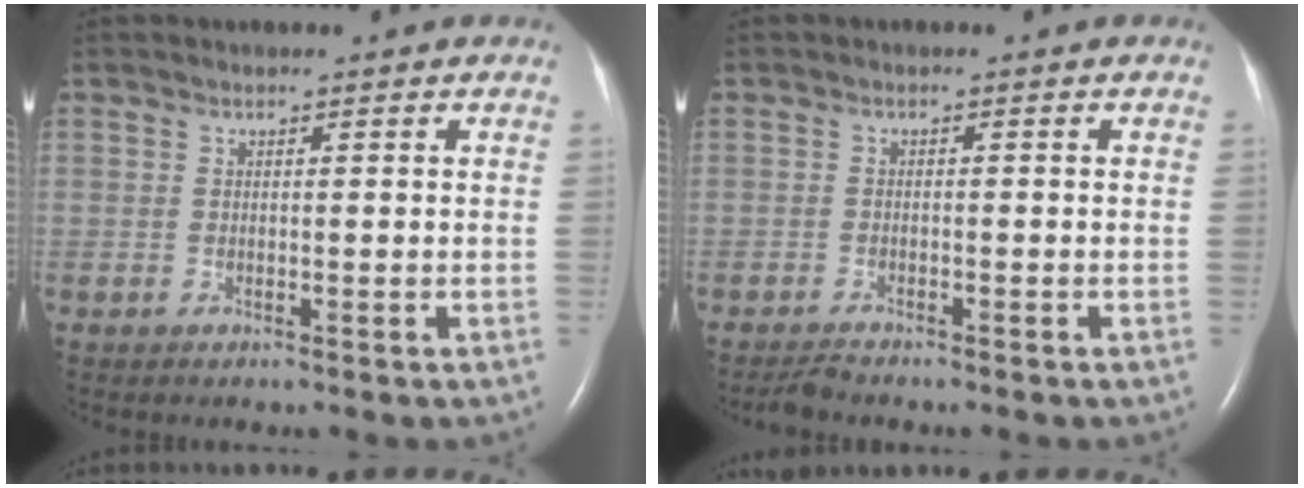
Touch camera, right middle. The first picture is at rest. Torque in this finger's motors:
{"motor_torque": [0.05, -0.05, -0.03, -0.01]}